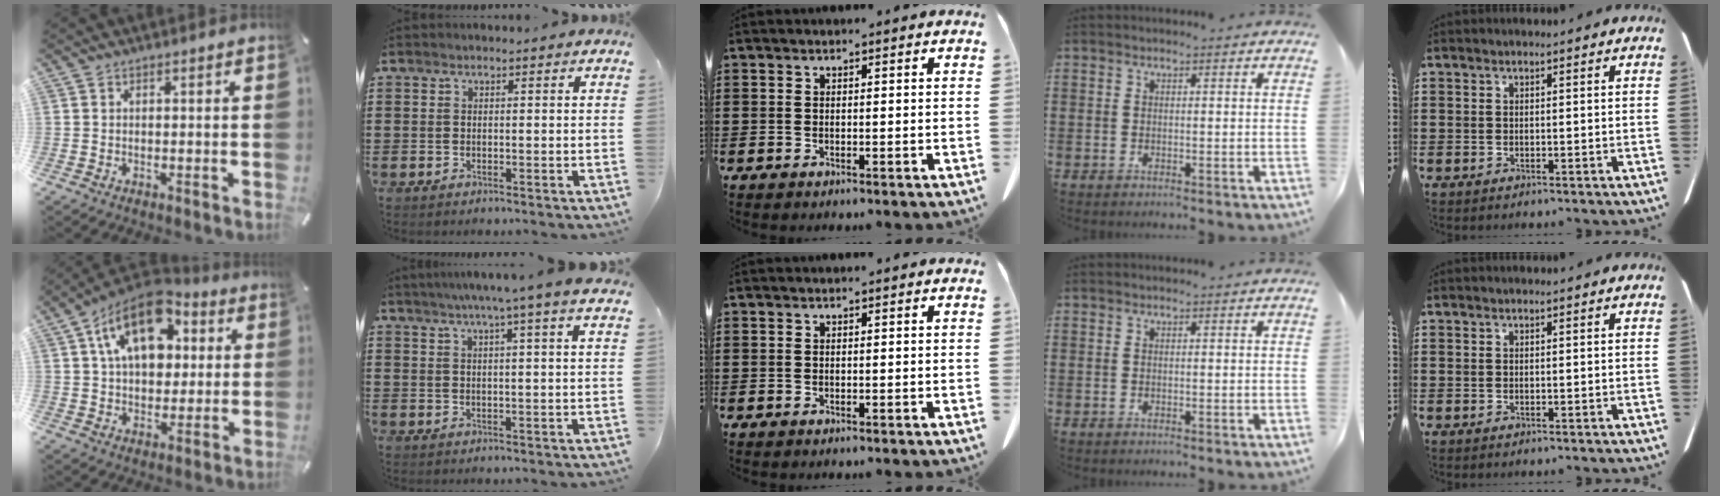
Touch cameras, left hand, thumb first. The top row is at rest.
{"thumb": {"total": 17.1, "force": [6.6, 11.1, 11.1], "torque": [-0.204, -0.023, 0.116]}, "index": {"total": 4.5, "force": [3.3, -0.9, 2.9], "torque": [-0.065, -0.005, 0.055]}}